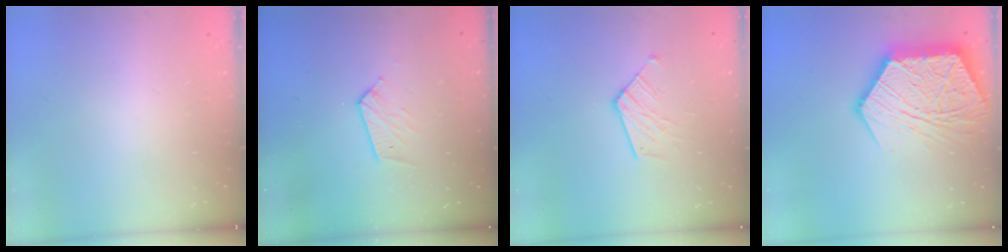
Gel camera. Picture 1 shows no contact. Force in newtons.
{"total": 6.9, "press": 6.9, "slide": 0.7}
{"total": 9.3, "press": 9.3, "slide": 0.9}
{"total": 22.9, "press": 22.8, "slide": 2.3}